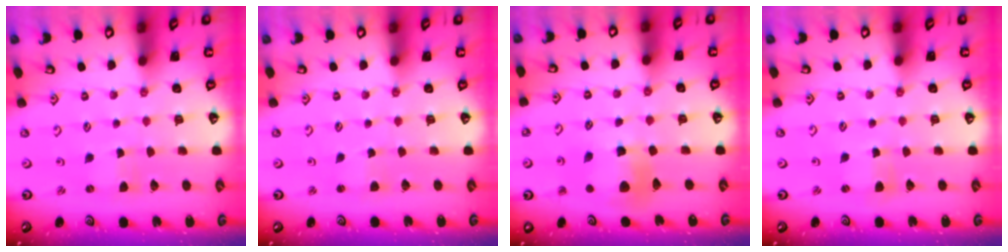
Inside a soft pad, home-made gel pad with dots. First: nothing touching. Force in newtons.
{"total": 2.1, "press": 2.0, "slide": 0.3}
{"total": 9.6, "press": 9.5, "slide": 1.1}
{"total": 1.2, "press": 1.2, "slide": 0.2}